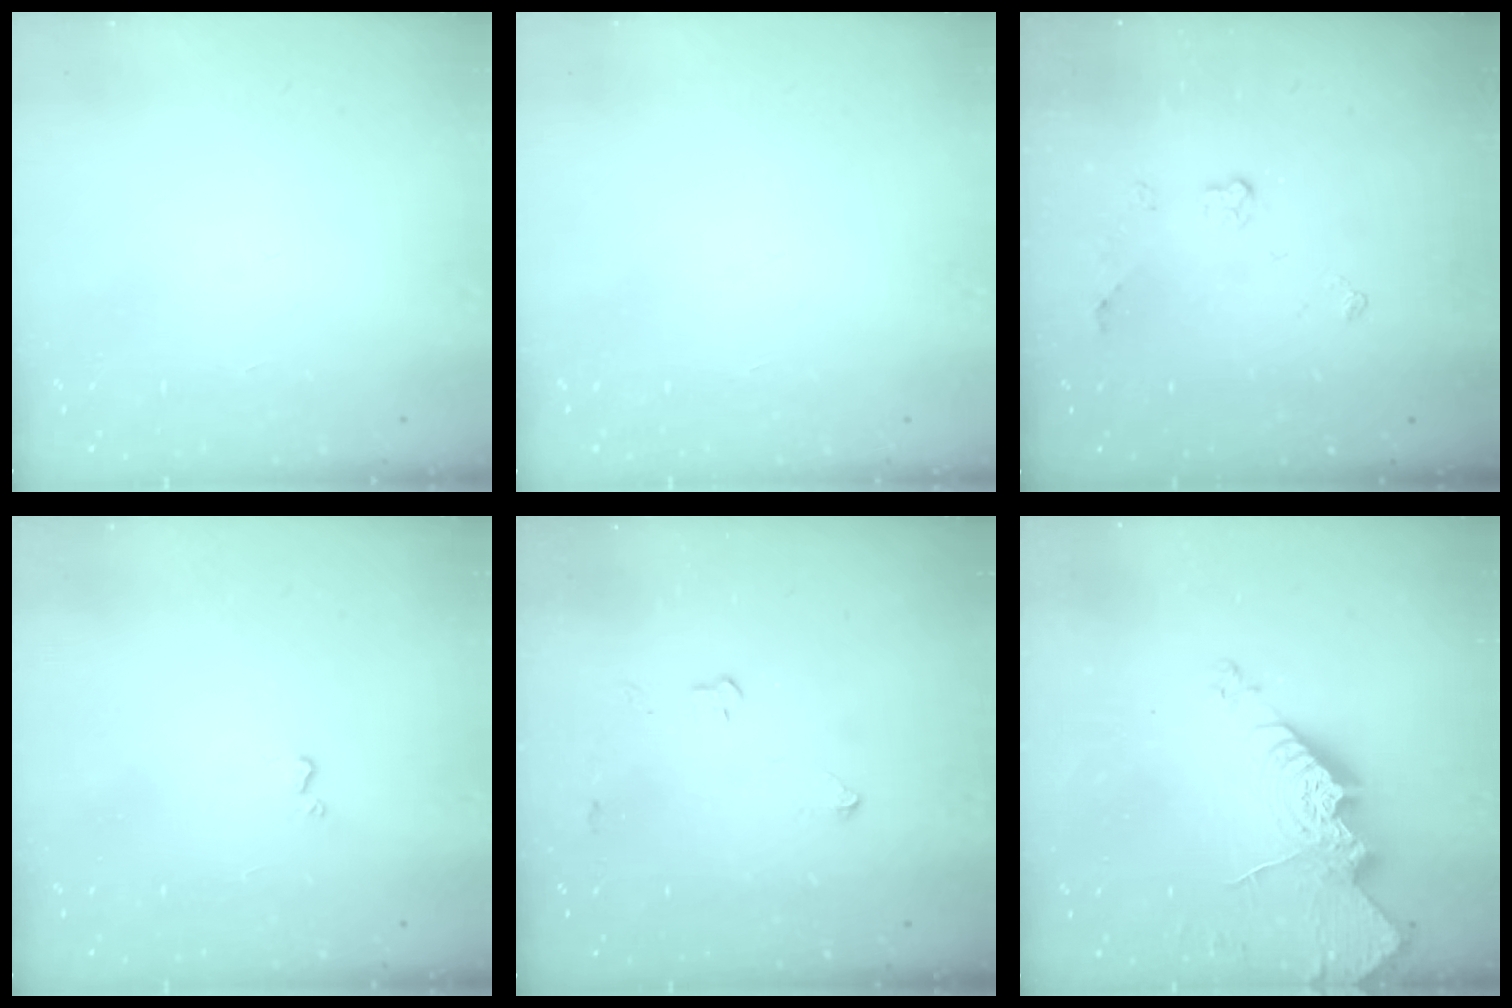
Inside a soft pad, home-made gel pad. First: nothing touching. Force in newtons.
{"total": 0.0}
{"total": 4.5, "press": 4.5, "slide": 0.7}
{"total": 0.7, "press": 0.7, "slide": 0.2}
{"total": 3.1, "press": 3.0, "slide": 0.5}
{"total": 15.8, "press": 15.8, "slide": 1.4}